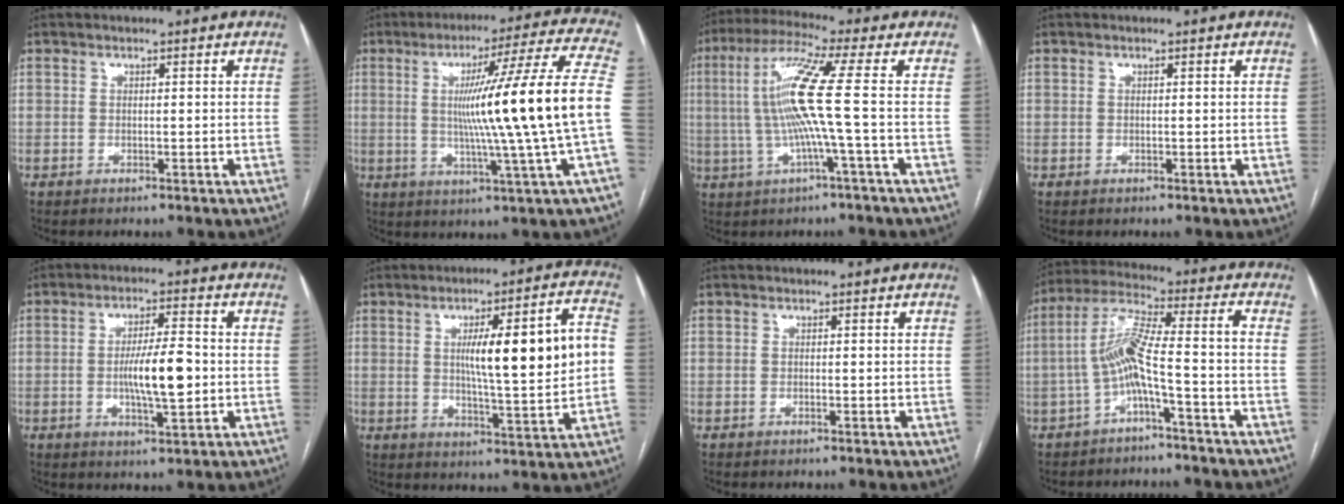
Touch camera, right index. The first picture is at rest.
{"total": 18.9, "force": [-0.2, -2.5, 18.7], "torque": [-0.276, 0.002, -0.015]}
{"total": 10.8, "force": [-0.1, -1.5, 10.7], "torque": [-0.219, 0.011, -0.004]}
{"total": 0.0}
{"total": 8.3, "force": [-0.9, 1.5, 8.1], "torque": [-0.144, -0.001, -0.016]}
{"total": 14.8, "force": [1.3, 1.1, 14.7], "torque": [-0.218, 0.015, 0.022]}
{"total": 0.0}
{"total": 8.6, "force": [-3.1, -0.2, 8.0], "torque": [-0.161, 0.032, -0.059]}